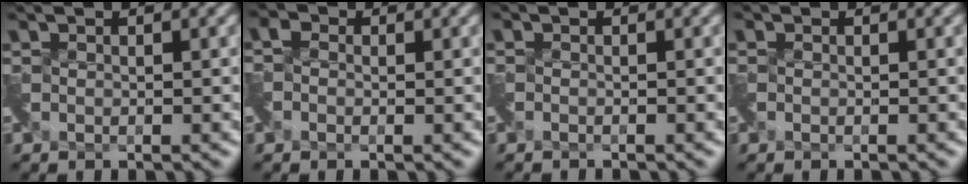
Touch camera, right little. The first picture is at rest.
{"total": 1.7, "force": [-1.0, 0.1, -1.3], "torque": [0.022, -0.004, -0.019]}
{"total": 1.4, "force": [-1.2, -0.3, -0.6], "torque": [0.009, -0.015, -0.026]}
{"total": 0.8, "force": [-0.6, -0.2, -0.4], "torque": [0.007, -0.008, -0.013]}